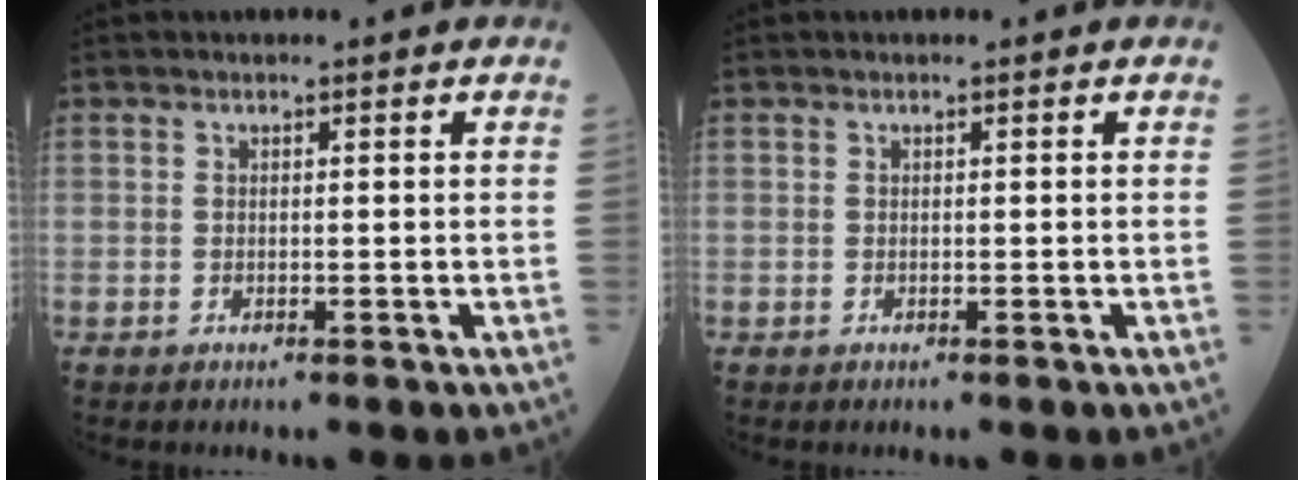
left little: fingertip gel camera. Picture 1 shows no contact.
{"total": 0.0}